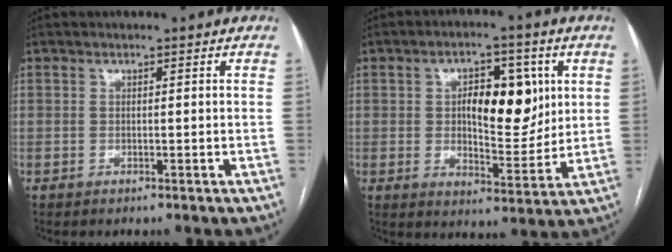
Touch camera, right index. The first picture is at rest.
{"total": 10.8, "force": [2.5, 4.7, 9.4], "torque": [-0.138, 0.009, 0.043]}